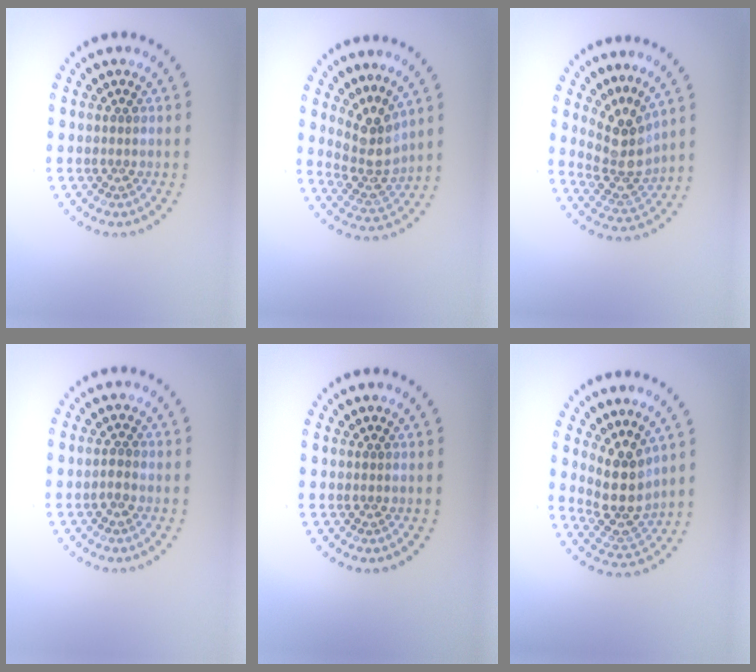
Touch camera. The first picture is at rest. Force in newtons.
{"total": 3.8, "press": 2.7, "slide": 2.6}
{"total": 3.9, "press": 2.8, "slide": 2.7}
{"total": 0.6, "press": 0.5, "slide": 0.2}
{"total": 0.0}
{"total": 4.2, "press": 3.4, "slide": 2.4}